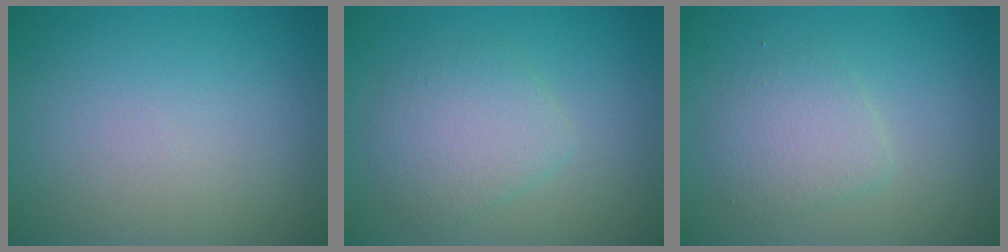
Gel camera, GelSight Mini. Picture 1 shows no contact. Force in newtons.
{"total": 3.3, "press": 3.3, "slide": 0.1}
{"total": 2.7, "press": 2.7, "slide": 0.1}